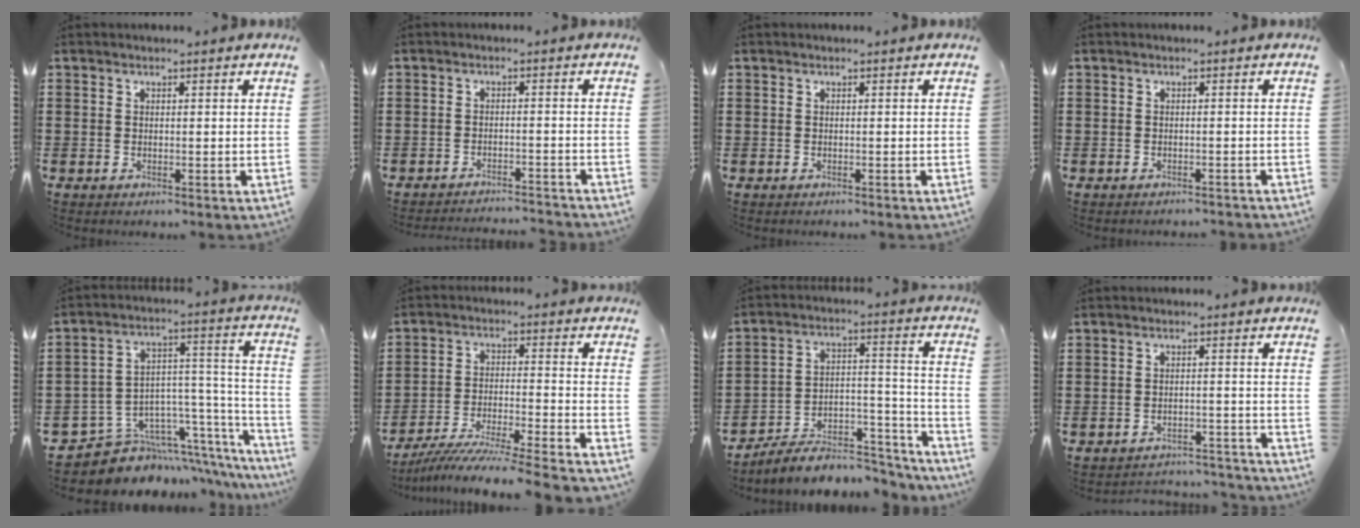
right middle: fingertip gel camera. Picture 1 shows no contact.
{"total": 2.5, "force": [-2.5, -0.2, 0.2], "torque": [-0.008, 0.000, -0.052]}
{"total": 0.0}
{"total": 1.0, "force": [-1.0, 0.1, -0.1], "torque": [-0.001, 0.002, -0.023]}
{"total": 8.0, "force": [-6.1, 4.8, 2.0], "torque": [-0.041, -0.008, -0.103]}
{"total": 8.3, "force": [-7.9, -0.9, 2.6], "torque": [-0.048, -0.010, -0.157]}
{"total": 7.8, "force": [-7.1, 2.1, 2.5], "torque": [-0.035, 0.014, -0.133]}
{"total": 3.1, "force": [-3.0, 0.2, 0.2], "torque": [-0.010, -0.001, -0.064]}